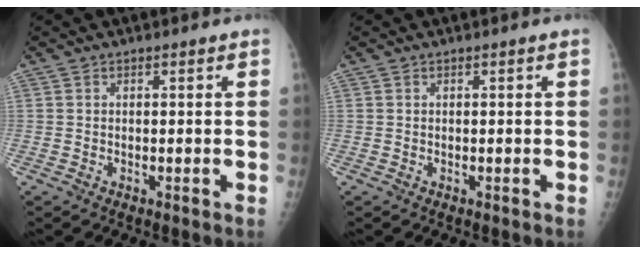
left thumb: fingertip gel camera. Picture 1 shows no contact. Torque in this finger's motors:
{"motor_torque": [-0.09, -0.09, 0.01, 0.15, 0.02]}